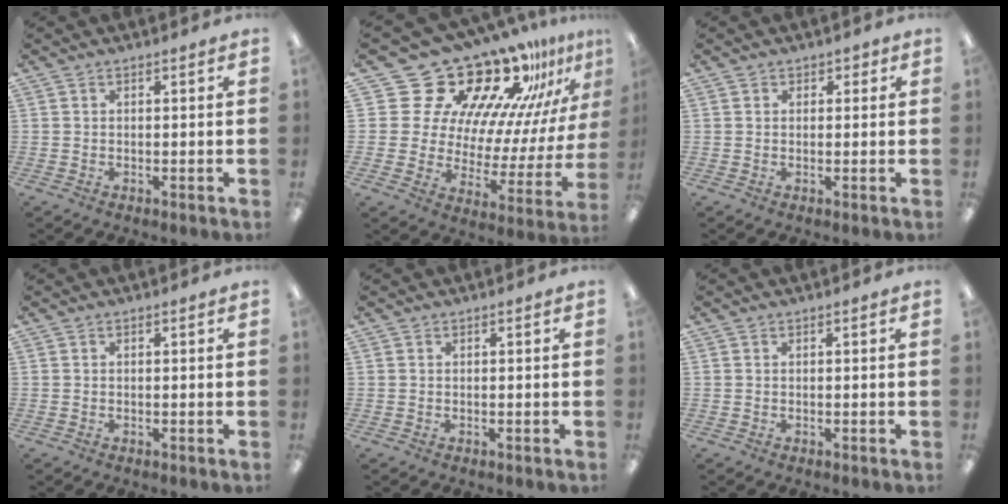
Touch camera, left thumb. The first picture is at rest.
{"total": 24.0, "force": [19.0, 12.4, 8.1], "torque": [-0.107, -0.165, 0.344]}
{"total": 1.3, "force": [0.4, 1.2, 0.3], "torque": [0.001, 0.001, 0.005]}
{"total": 0.0}
{"total": 0.0}
{"total": 0.0}